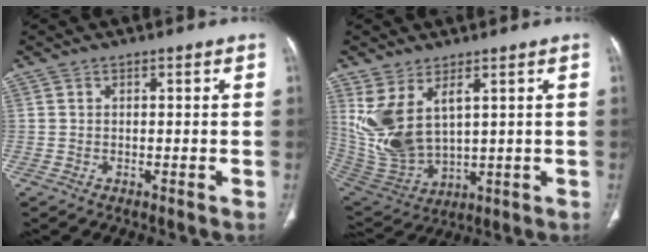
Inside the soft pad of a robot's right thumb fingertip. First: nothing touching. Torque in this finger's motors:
{"motor_torque": [-0.07, 0.63, 0.84, 1.17, 0.16]}